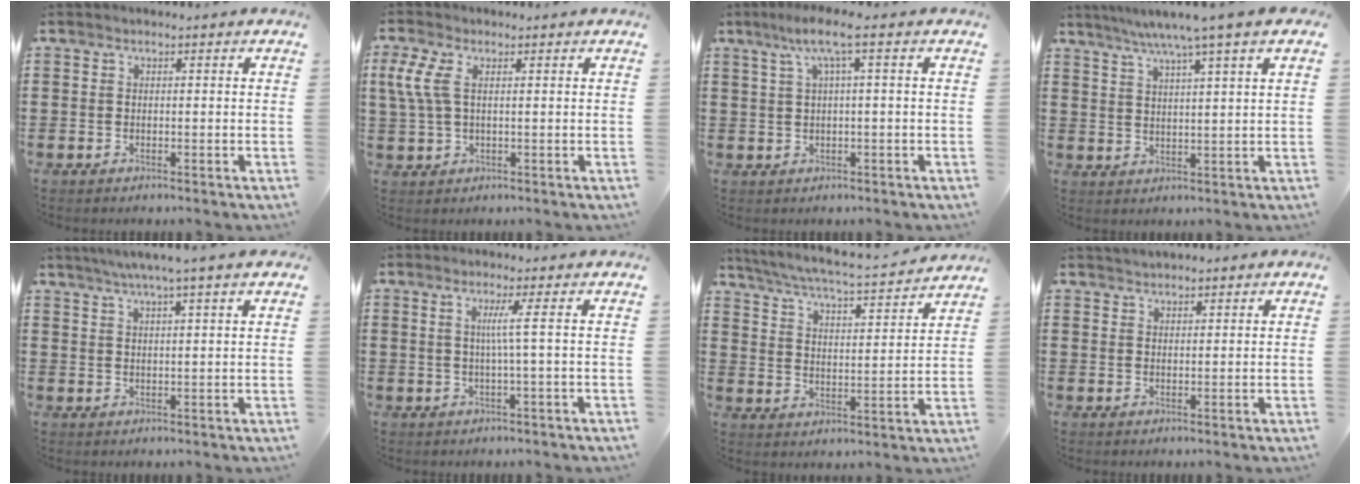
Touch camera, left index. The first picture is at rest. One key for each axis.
{"total": 4.4, "fx": 1.2, "fy": 2.0, "fz": 3.7, "tx": -0.102, "ty": -0.002, "tz": 0.014}
{"total": 5.2, "fx": 1.5, "fy": 0.4, "fz": 5.0, "tx": -0.101, "ty": 0.005, "tz": 0.019}
{"total": 5.9, "fx": 4.3, "fy": -0.2, "fz": 4.0, "tx": -0.088, "ty": -0.014, "tz": 0.072}
{"total": 4.3, "fx": 3.3, "fy": 0.0, "fz": 2.8, "tx": -0.061, "ty": -0.006, "tz": 0.058}
{"total": 3.4, "fx": 0.5, "fy": -0.9, "fz": 3.3, "tx": -0.063, "ty": -0.007, "tz": 0.004}
{"total": 4.9, "fx": 4.5, "fy": -0.1, "fz": 2.0, "tx": -0.061, "ty": -0.035, "tz": 0.070}
{"total": 2.0, "fx": 1.9, "fy": 0.4, "fz": 0.0, "tx": -0.005, "ty": 0.003, "tz": 0.038}